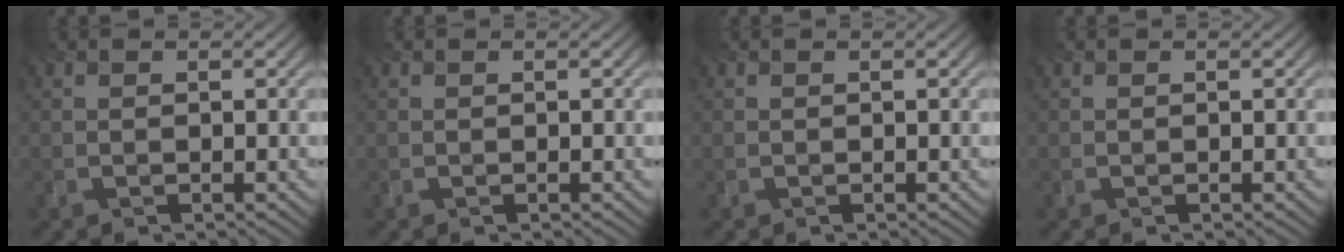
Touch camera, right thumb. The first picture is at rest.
{"total": 0.0}
{"total": 0.0}
{"total": 0.0}